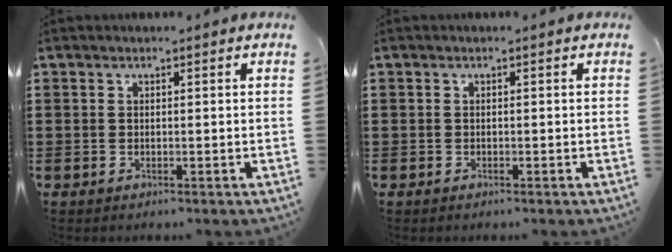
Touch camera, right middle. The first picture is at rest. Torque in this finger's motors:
{"motor_torque": [1.07, -0.66, 0.37, 0.04]}